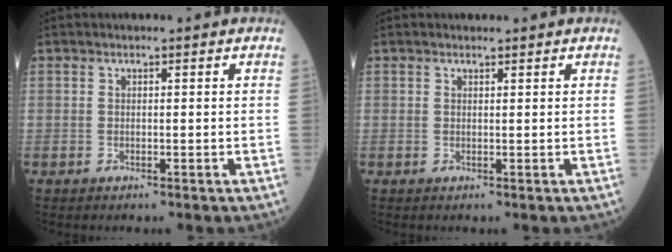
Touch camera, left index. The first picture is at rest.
{"total": 0.8, "force": [0.8, 0.2, 0.2], "torque": [-0.011, 0.005, 0.014]}